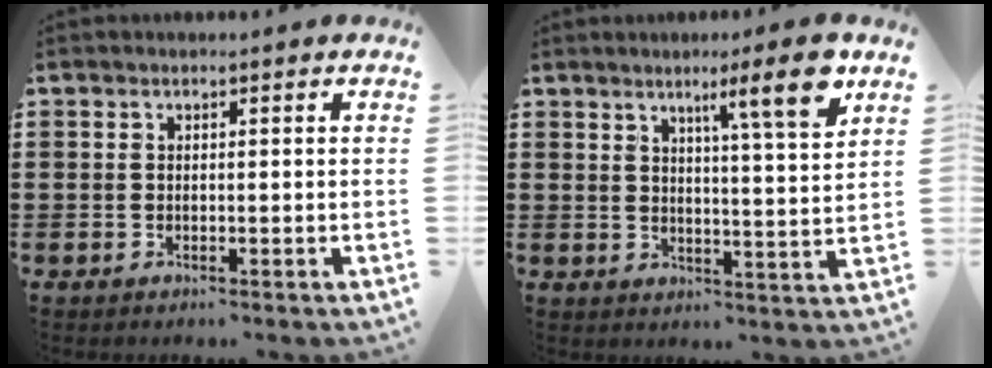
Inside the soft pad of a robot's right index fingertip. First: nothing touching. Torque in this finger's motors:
{"motor_torque": [0.47, 0.41, 0.69, 0.07]}